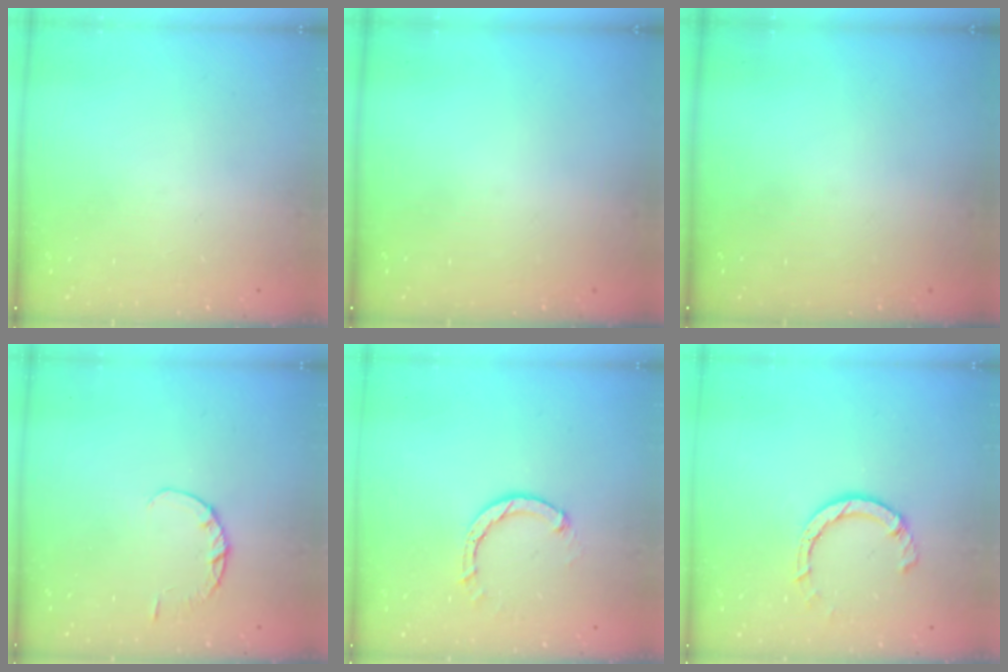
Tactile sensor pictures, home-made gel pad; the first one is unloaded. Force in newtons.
{"total": 0.0}
{"total": 0.0}
{"total": 2.9, "press": 2.8, "slide": 0.4}
{"total": 3.5, "press": 3.5, "slide": 0.3}
{"total": 6.2, "press": 6.2, "slide": 0.9}